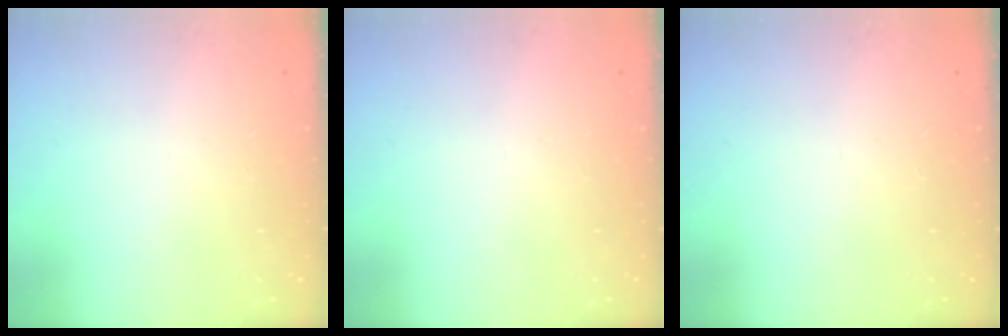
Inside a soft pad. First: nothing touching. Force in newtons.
{"total": 0.0}
{"total": 0.0}